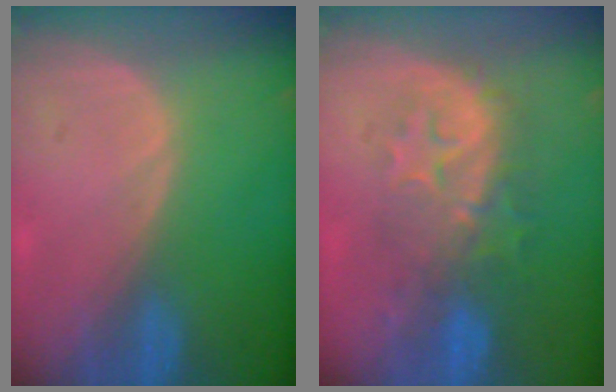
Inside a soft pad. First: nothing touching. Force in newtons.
{"total": 8.5, "press": 8.4, "slide": 1.3}